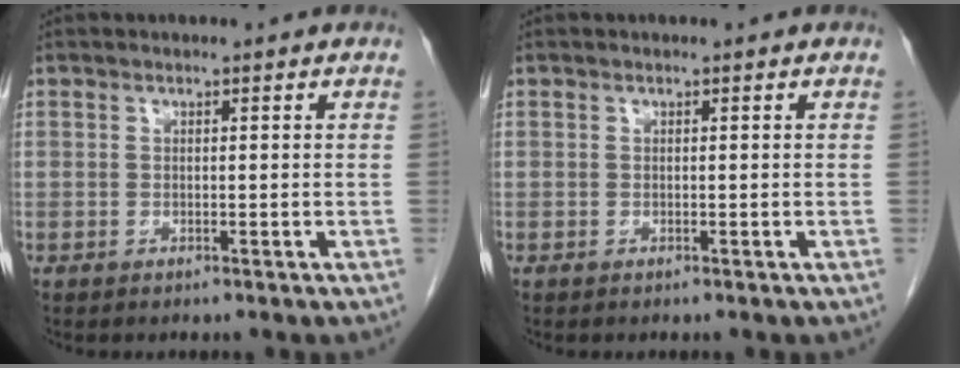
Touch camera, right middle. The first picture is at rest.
{"total": 0.0}